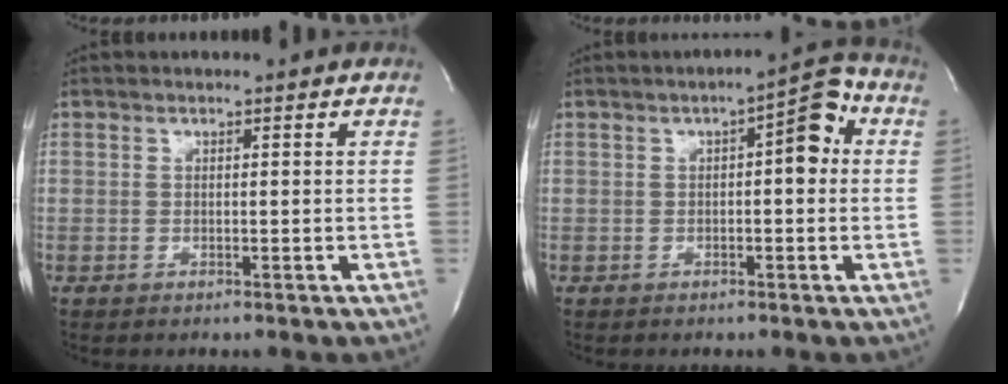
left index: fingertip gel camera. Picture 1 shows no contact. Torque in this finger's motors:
{"motor_torque": [0.52, -0.39, 0.15, 0.09]}